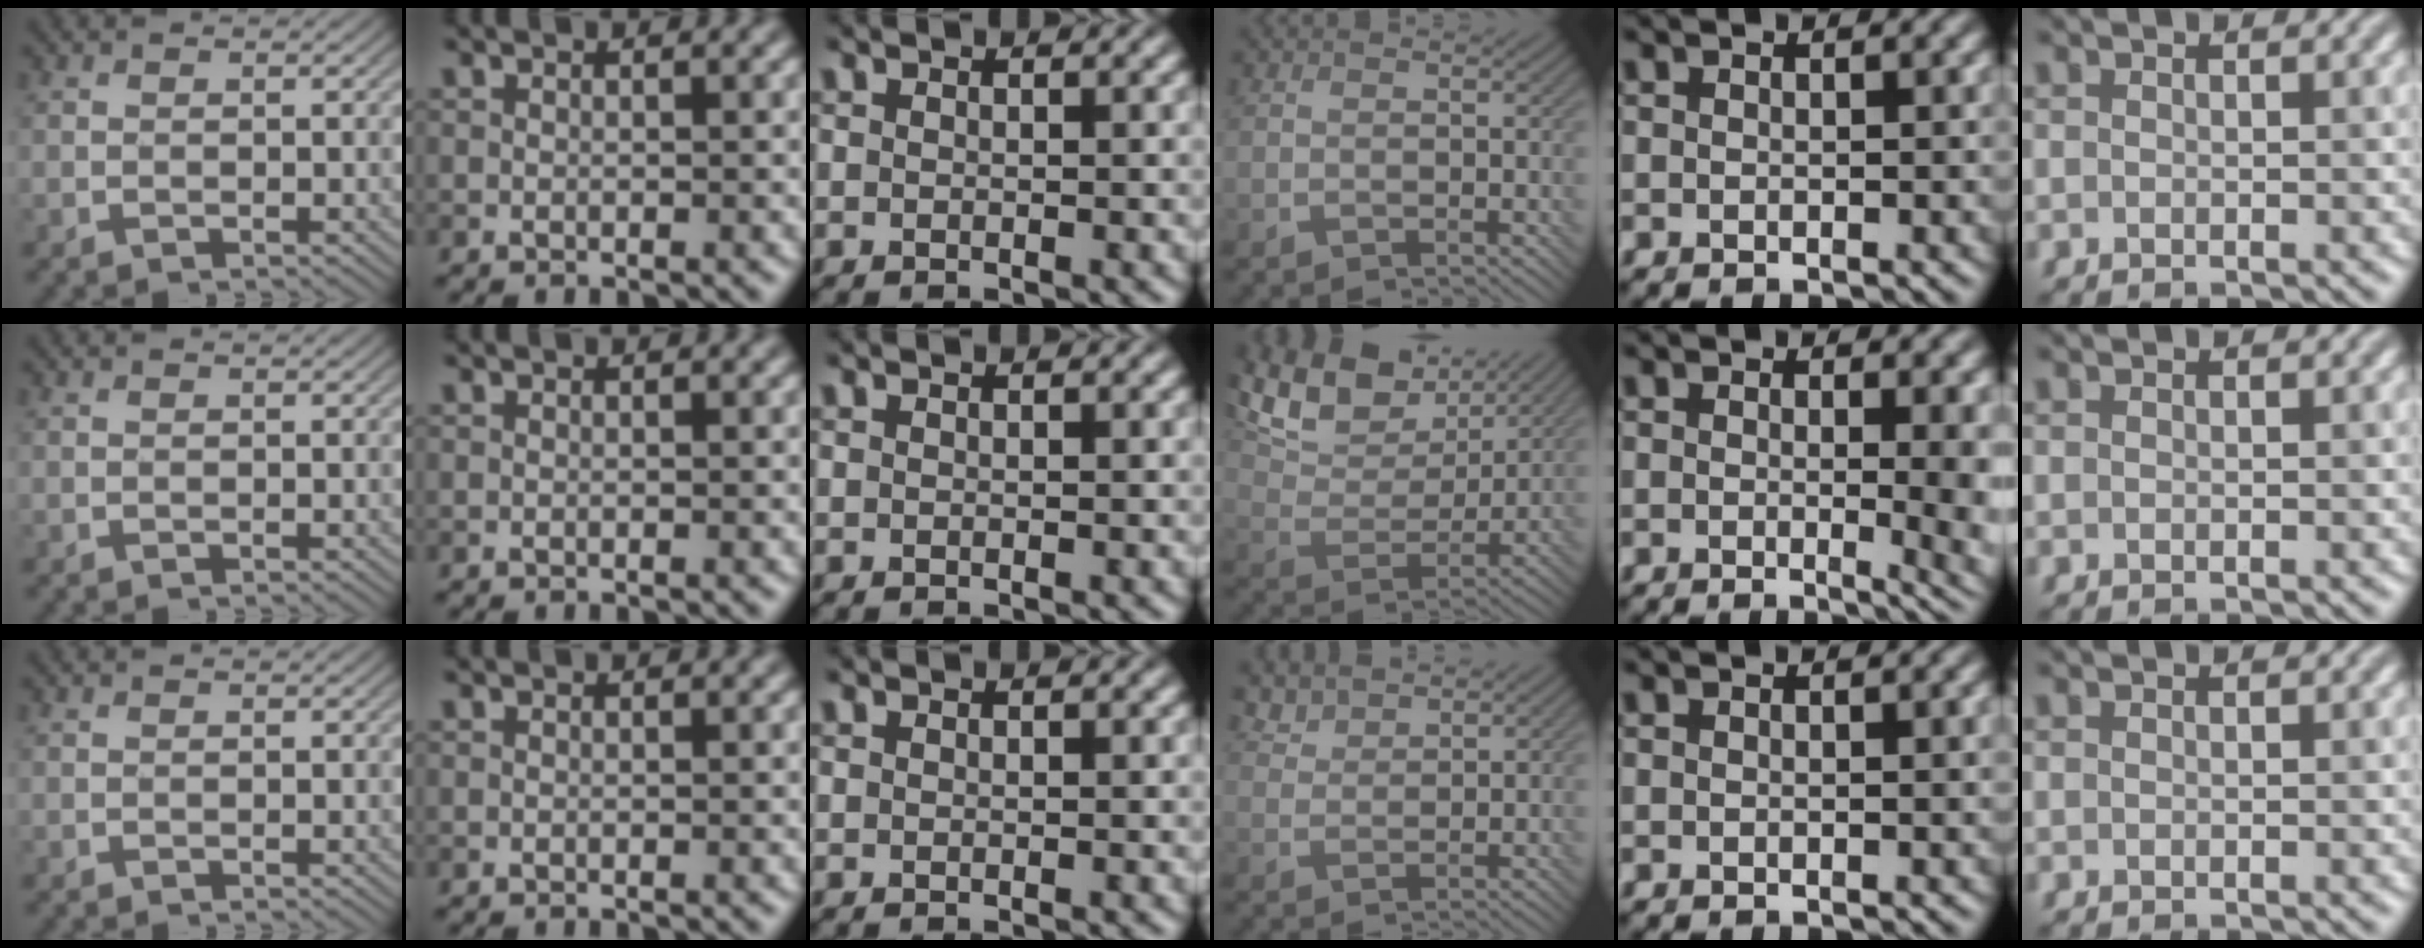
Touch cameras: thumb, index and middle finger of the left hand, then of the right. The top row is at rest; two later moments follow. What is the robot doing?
{"motion": "insert", "object": "bottle cap"}